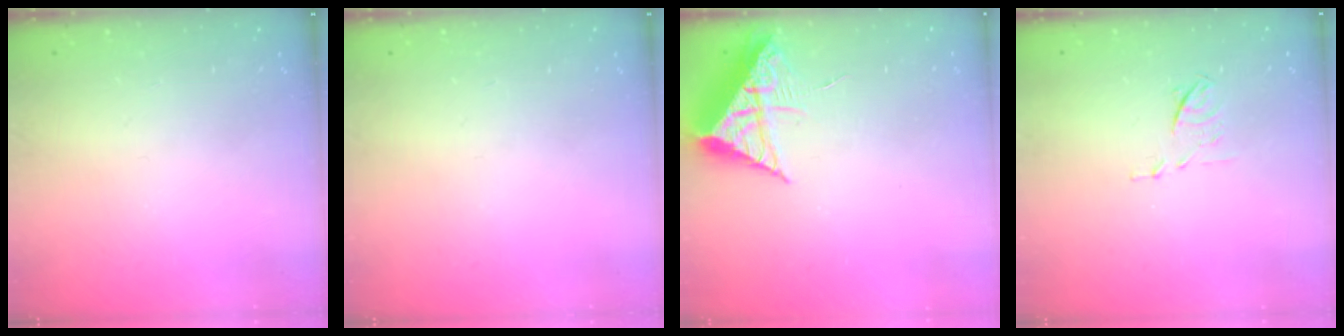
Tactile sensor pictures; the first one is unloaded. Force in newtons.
{"total": 0.0}
{"total": 9.8, "press": 9.8, "slide": 0.6}
{"total": 4.8, "press": 4.7, "slide": 0.9}